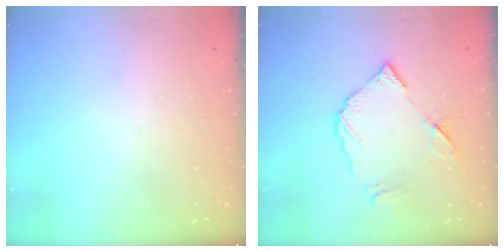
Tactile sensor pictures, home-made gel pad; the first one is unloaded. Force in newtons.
{"total": 8.9, "press": 8.9, "slide": 0.4}